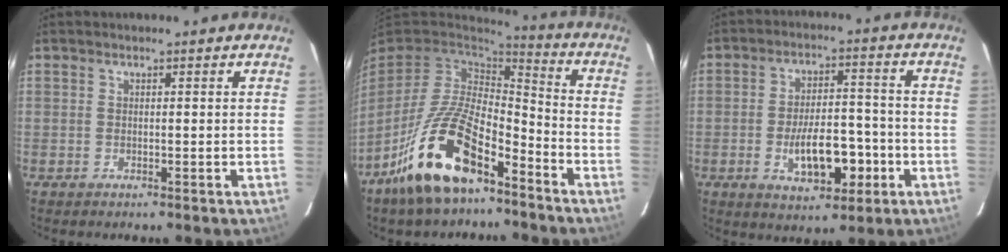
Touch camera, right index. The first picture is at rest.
{"total": 17.1, "force": [-10.5, 5.9, 12.2], "torque": [-0.249, -0.006, -0.197]}
{"total": 10.1, "force": [-3.2, 4.3, 8.5], "torque": [-0.147, 0.010, -0.048]}